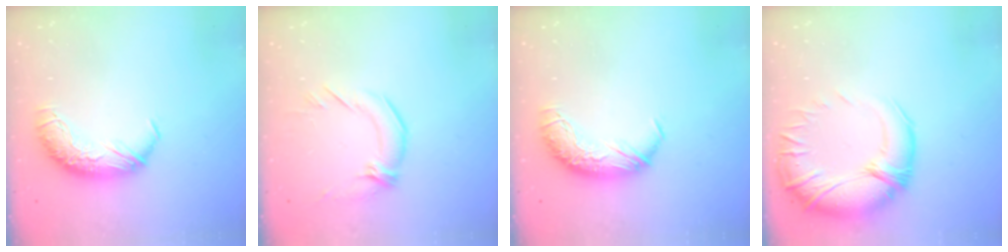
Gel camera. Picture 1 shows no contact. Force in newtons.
{"total": 2.3, "press": 0.8, "slide": 2.1}
{"total": 0.0}
{"total": 6.5, "press": 4.8, "slide": 4.3}